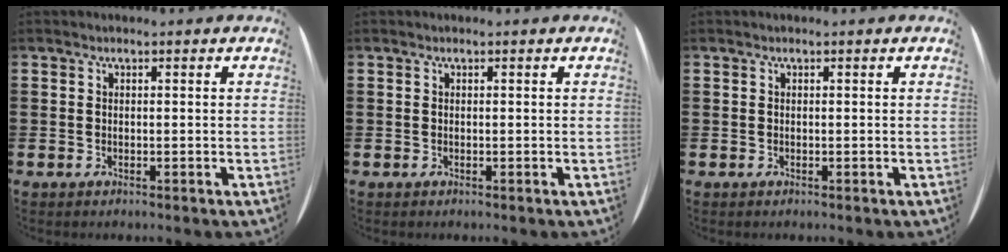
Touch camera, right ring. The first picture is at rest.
{"total": 0.0}
{"total": 0.0}